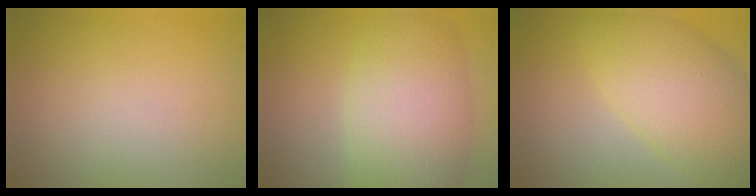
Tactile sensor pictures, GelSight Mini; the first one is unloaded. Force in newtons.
{"total": 7.5, "press": 7.5, "slide": 0.3}
{"total": 7.0, "press": 7.0, "slide": 0.2}